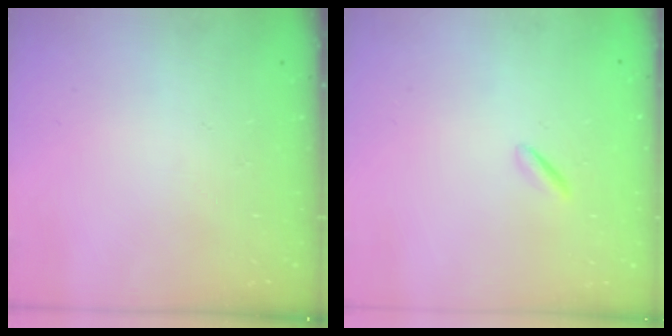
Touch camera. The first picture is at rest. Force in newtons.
{"total": 0.0}